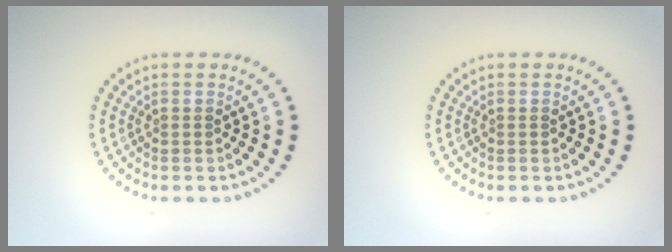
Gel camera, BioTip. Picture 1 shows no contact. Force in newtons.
{"total": 0.0}